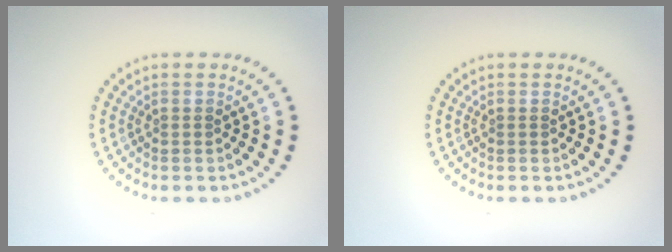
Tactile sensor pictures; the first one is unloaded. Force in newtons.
{"total": 0.0}